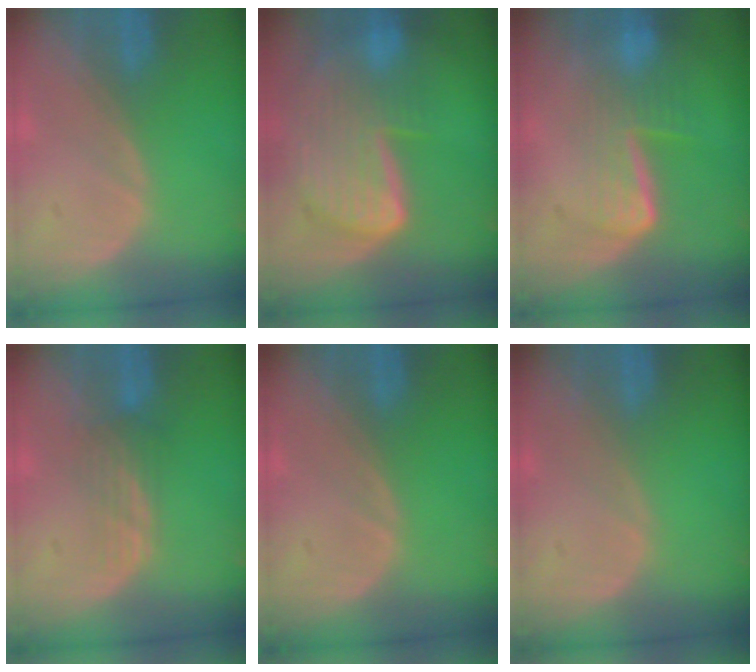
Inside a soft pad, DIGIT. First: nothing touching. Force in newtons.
{"total": 9.3, "press": 8.1, "slide": 4.6}
{"total": 6.6, "press": 5.5, "slide": 3.6}
{"total": 3.2, "press": 2.6, "slide": 1.9}
{"total": 0.0}
{"total": 0.0}